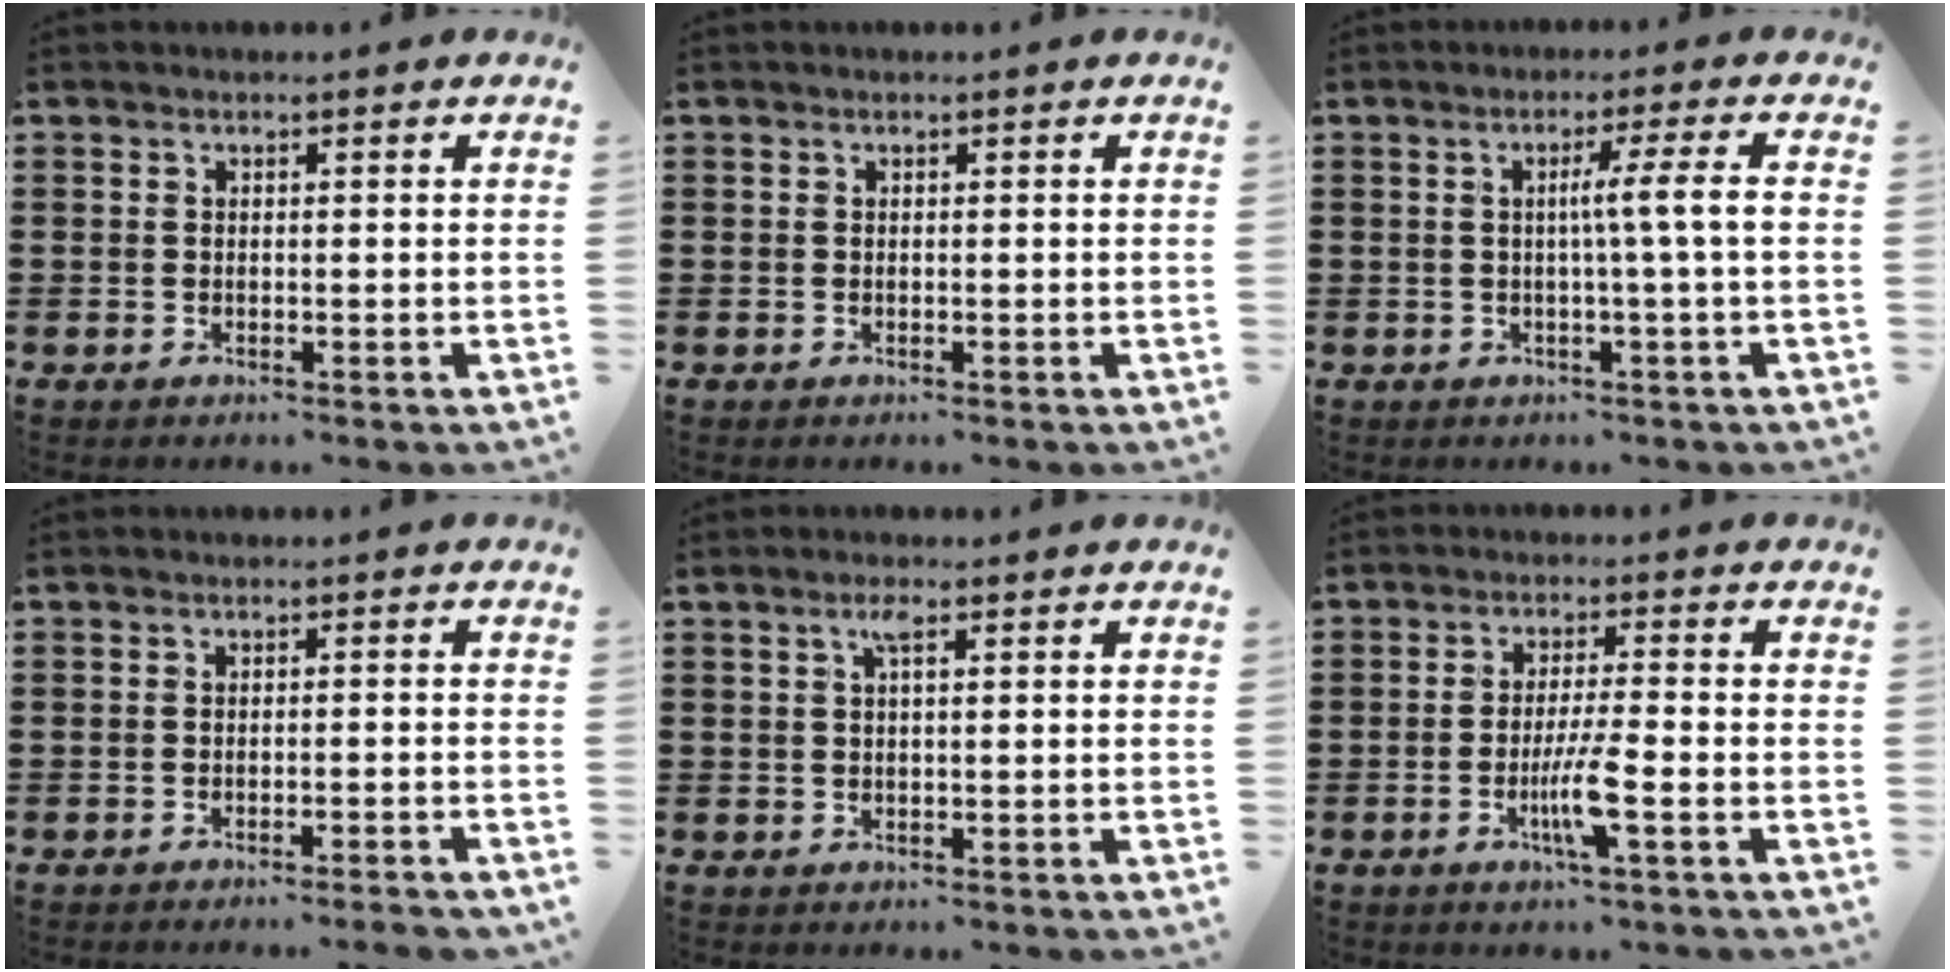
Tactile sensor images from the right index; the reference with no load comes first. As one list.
[{"total": 0.0}, {"total": 5.0, "force": [0.0, -0.8, 4.9], "torque": [-0.089, -0.008, -0.007]}, {"total": 2.1, "force": [-1.9, -0.2, 0.8], "torque": [-0.013, 0.002, -0.039]}, {"total": 1.8, "force": [0.6, 0.3, 1.7], "torque": [-0.035, 0.005, 0.009]}, {"total": 5.8, "force": [-2.2, 0.1, 5.4], "torque": [-0.103, -0.016, -0.041]}]